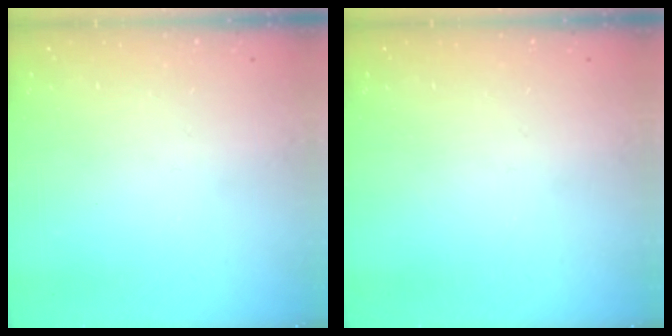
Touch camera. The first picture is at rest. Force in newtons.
{"total": 0.0}